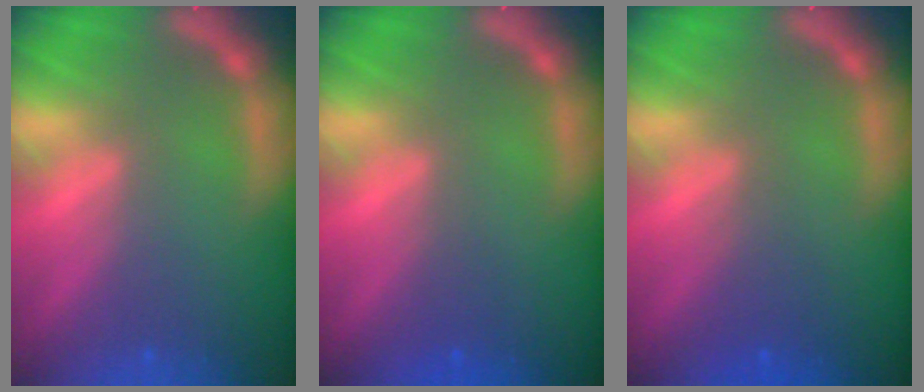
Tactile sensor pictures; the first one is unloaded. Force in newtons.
{"total": 0.9}
{"total": 2.0}